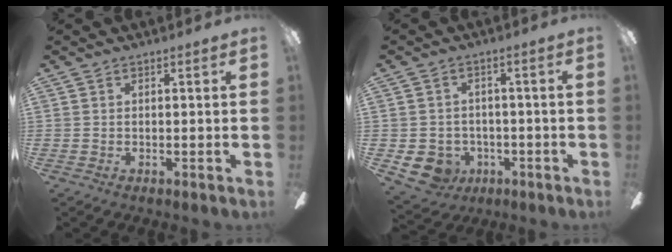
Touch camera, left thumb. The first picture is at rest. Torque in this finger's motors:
{"motor_torque": [0.59, 0.74, 0.34, -0.38, 0.00]}